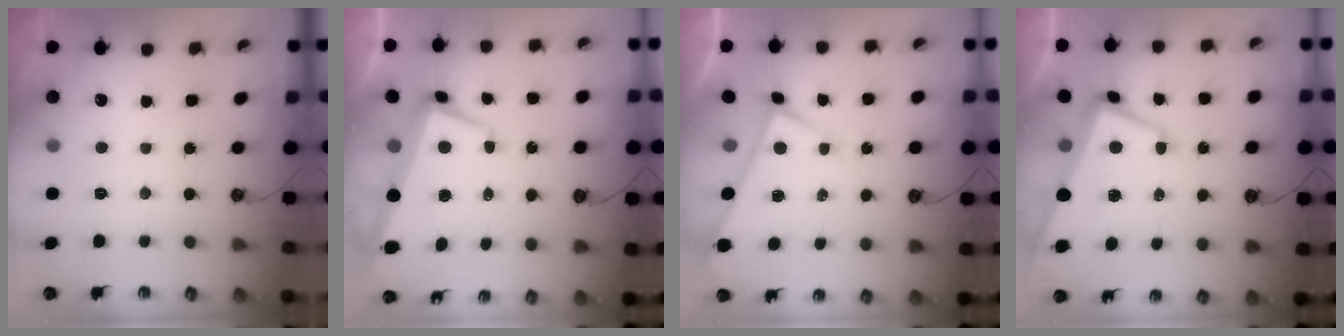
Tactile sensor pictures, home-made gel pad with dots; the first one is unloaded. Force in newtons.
{"total": 6.2, "press": 5.8, "slide": 2.4}
{"total": 0.0}
{"total": 1.6, "press": 1.2, "slide": 1.1}